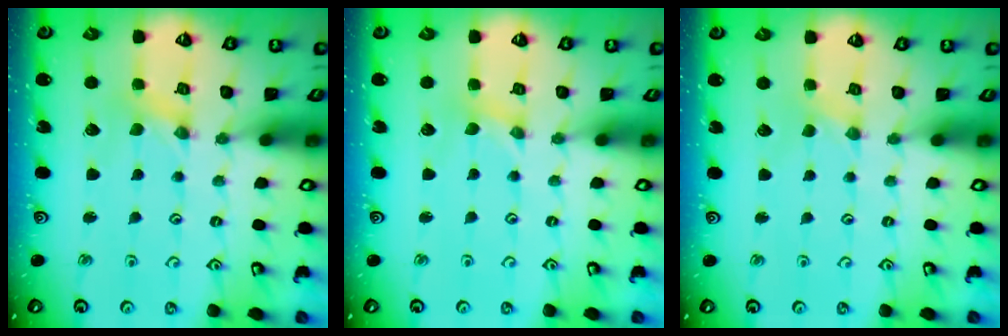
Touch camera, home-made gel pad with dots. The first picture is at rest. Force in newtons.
{"total": 0.0}
{"total": 0.0}